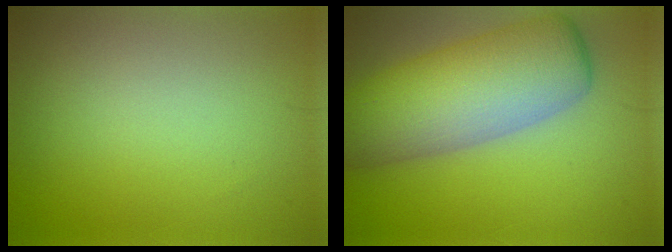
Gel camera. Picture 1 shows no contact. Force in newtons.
{"total": 10.0, "press": 10.0, "slide": 0.3}